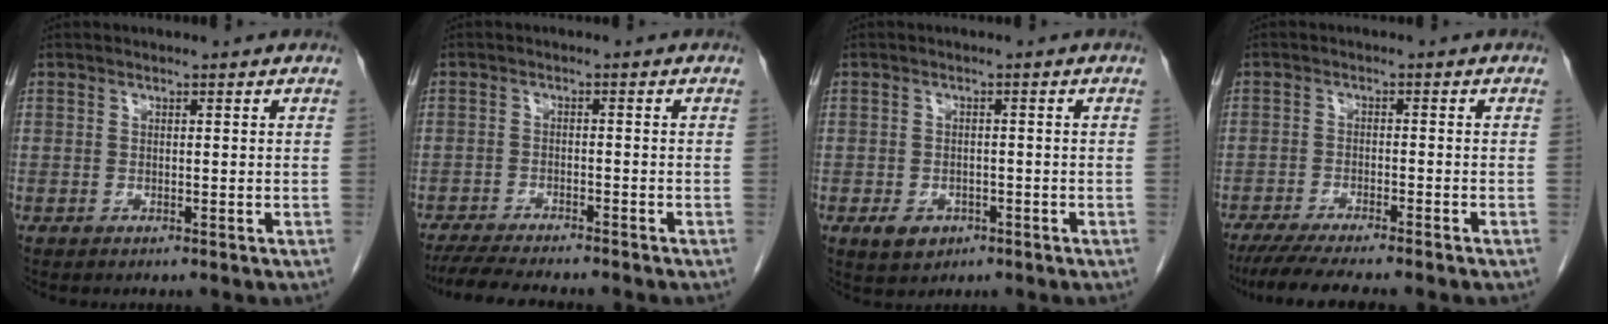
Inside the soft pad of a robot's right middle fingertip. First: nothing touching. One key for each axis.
{"total": 9.4, "fx": -8.3, "fy": 0.9, "fz": 4.4, "tx": -0.069, "ty": -0.019, "tz": -0.127}
{"total": 3.6, "fx": -1.9, "fy": 2.6, "fz": 1.7, "tx": -0.029, "ty": 0.000, "tz": -0.019}
{"total": 9.6, "fx": -8.1, "fy": 0.2, "fz": 5.1, "tx": -0.069, "ty": -0.022, "tz": -0.125}